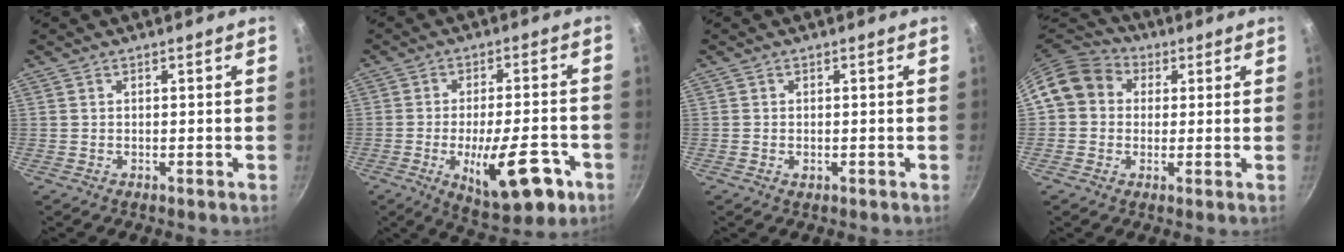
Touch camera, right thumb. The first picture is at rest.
{"total": 15.8, "force": [-5.9, 5.9, 13.4], "torque": [-0.175, 0.015, -0.078]}
{"total": 1.0, "force": [-0.4, 0.5, 0.7], "torque": [-0.014, 0.000, -0.009]}
{"total": 10.5, "force": [2.3, 9.0, 4.9], "torque": [-0.060, 0.022, 0.020]}